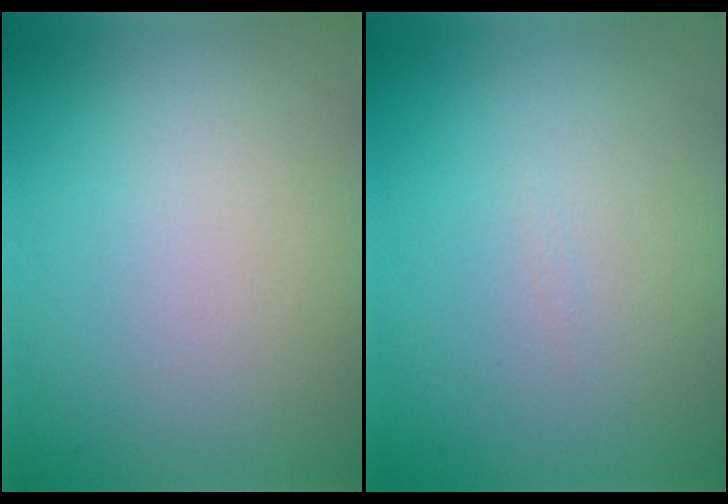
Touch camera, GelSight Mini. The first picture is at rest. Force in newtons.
{"total": 0.0}